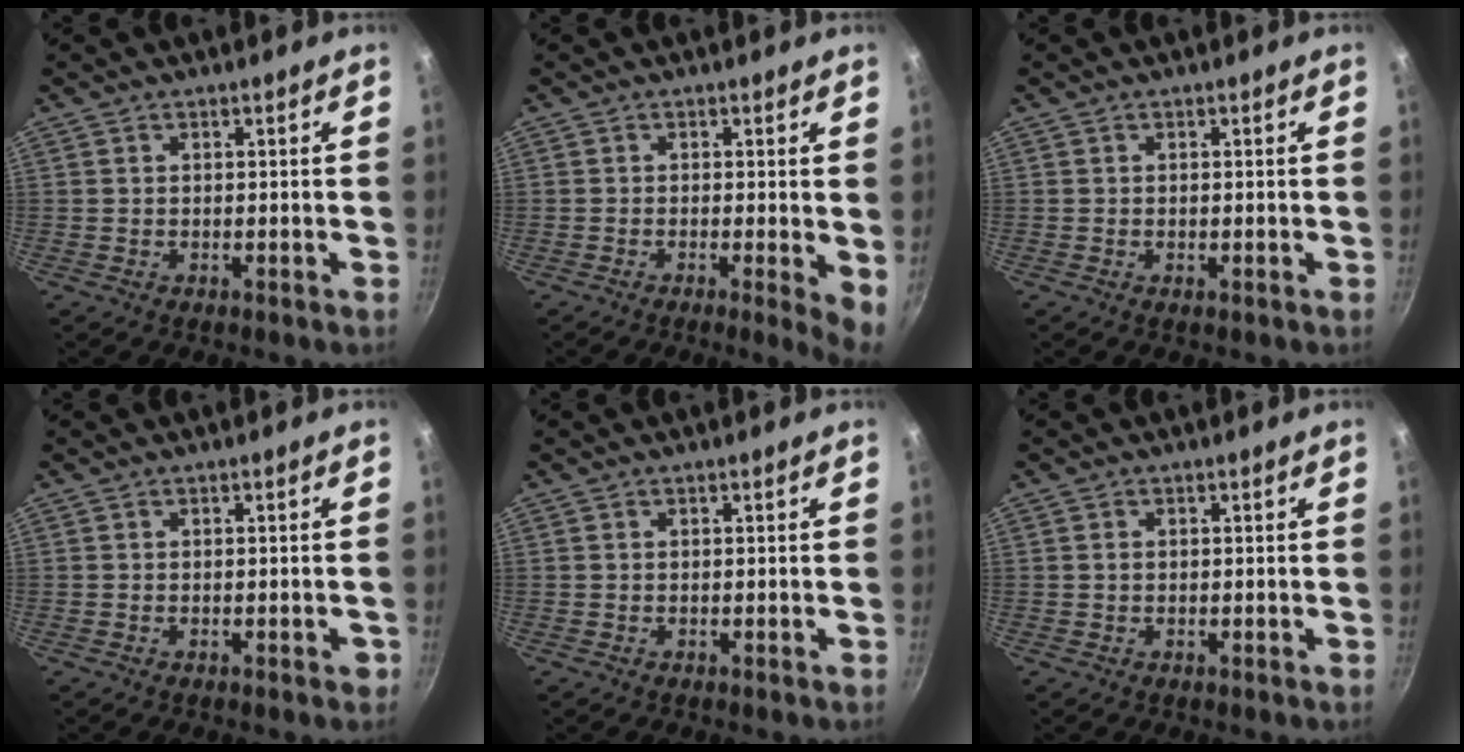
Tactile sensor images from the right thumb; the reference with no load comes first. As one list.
[{"total": 4.6, "force": [-0.5, 0.9, 4.5], "torque": [-0.055, -0.008, -0.008]}, {"total": 0.5, "force": [-0.1, 0.2, 0.5], "torque": [-0.007, 0.000, -0.002]}, {"total": 1.3, "force": [-0.5, 0.6, 1.1], "torque": [-0.005, 0.004, -0.008]}, {"total": 0.0}, {"total": 0.7, "force": [0.1, 0.6, 0.3], "torque": [-0.006, 0.003, 0.002]}]